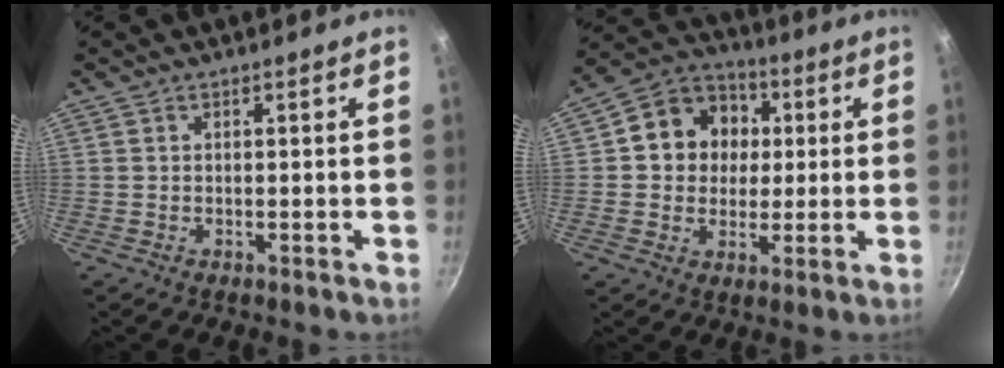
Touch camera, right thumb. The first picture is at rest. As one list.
[{"total": 12.8, "force": [2.0, 11.1, 5.9], "torque": [-0.067, 0.014, 0.020]}]